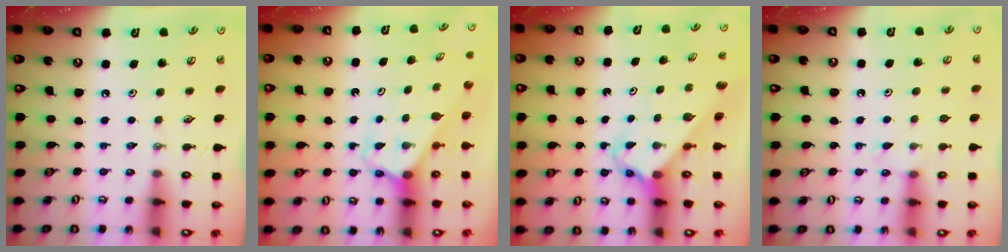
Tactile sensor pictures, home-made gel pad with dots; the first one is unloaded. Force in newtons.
{"total": 2.6, "press": 2.6, "slide": 0.1}
{"total": 2.5, "press": 2.5, "slide": 0.1}
{"total": 5.7, "press": 5.7, "slide": 0.6}